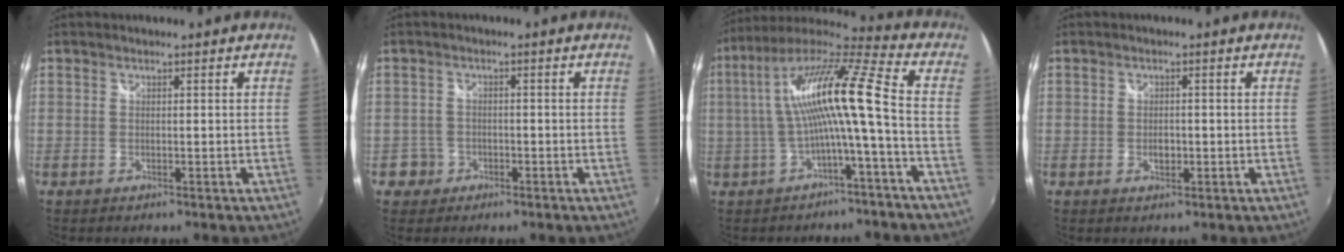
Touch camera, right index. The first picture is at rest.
{"total": 3.3, "force": [-1.3, 3.1, -0.1], "torque": [-0.004, 0.014, -0.022]}
{"total": 14.6, "force": [-1.3, 0.3, 14.5], "torque": [-0.273, 0.015, -0.020]}
{"total": 1.8, "force": [-0.5, 1.2, 1.2], "torque": [-0.020, 0.002, -0.008]}